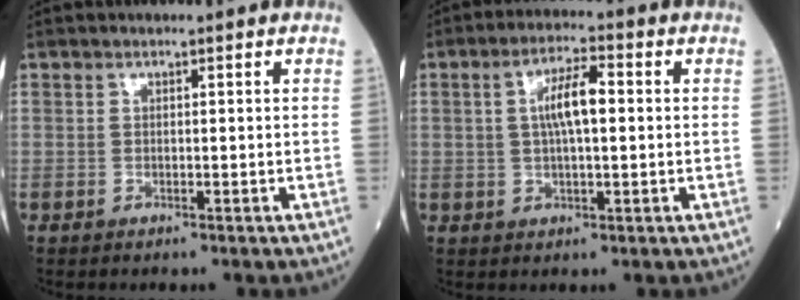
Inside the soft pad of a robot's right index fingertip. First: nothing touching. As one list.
[{"total": 6.4, "force": [0.9, 1.7, 6.2], "torque": [-0.117, 0.013, 0.015]}]